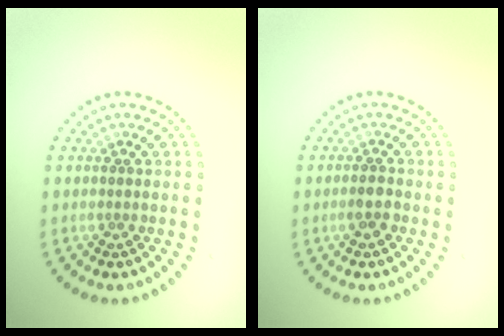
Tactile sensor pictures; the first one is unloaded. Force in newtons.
{"total": 1.6, "press": 1.5, "slide": 0.6}